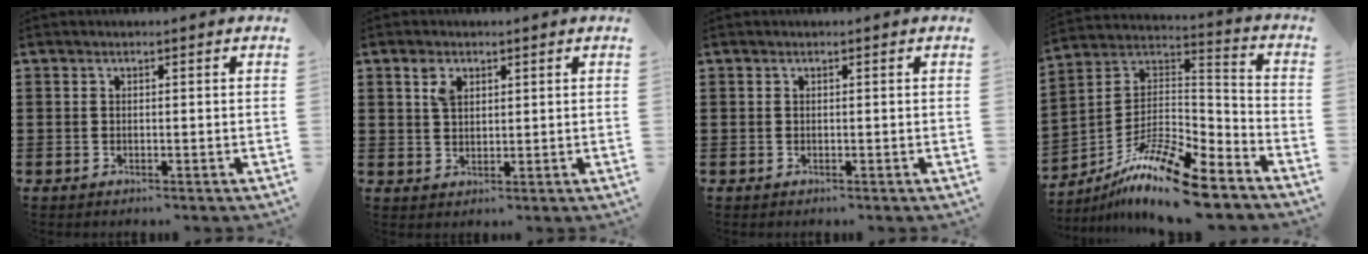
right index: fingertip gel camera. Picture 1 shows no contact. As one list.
[{"total": 2.9, "force": [1.5, 1.8, 1.8], "torque": [-0.041, 0.005, 0.028]}, {"total": 0.0}, {"total": 13.4, "force": [-10.3, 2.3, 8.2], "torque": [-0.154, 0.023, -0.196]}]